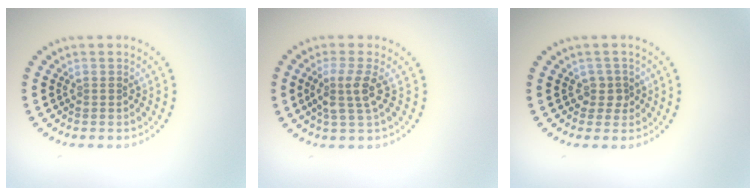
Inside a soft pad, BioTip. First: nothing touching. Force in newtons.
{"total": 2.7, "press": 2.2, "slide": 1.6}
{"total": 1.5, "press": 1.2, "slide": 0.9}